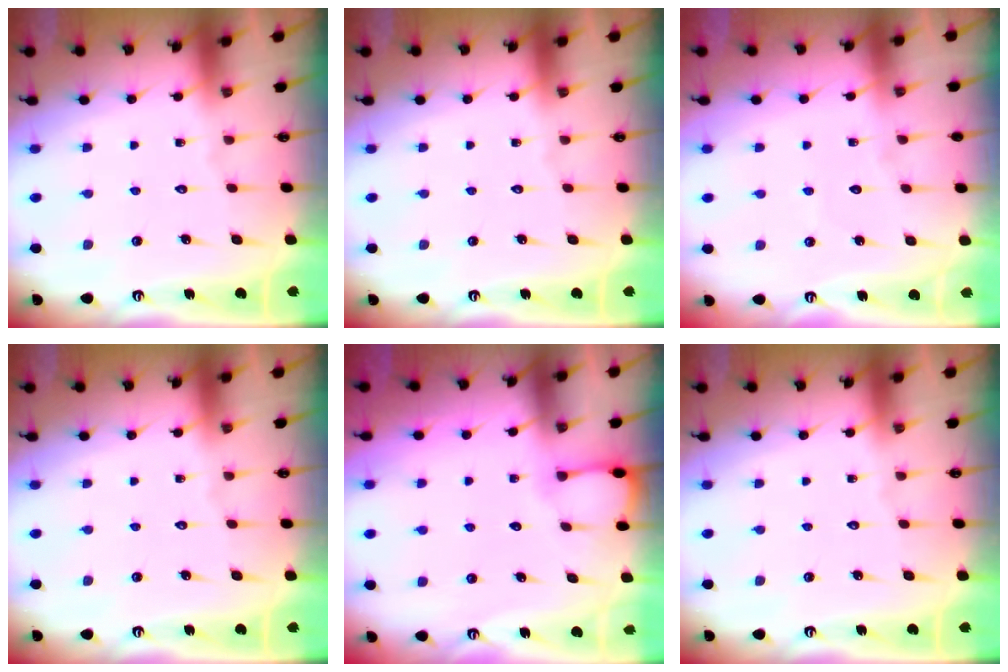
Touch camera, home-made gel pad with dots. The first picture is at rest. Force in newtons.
{"total": 0.0}
{"total": 2.9, "press": 2.9, "slide": 0.3}
{"total": 0.0}
{"total": 2.5, "press": 2.5, "slide": 0.2}
{"total": 0.0}